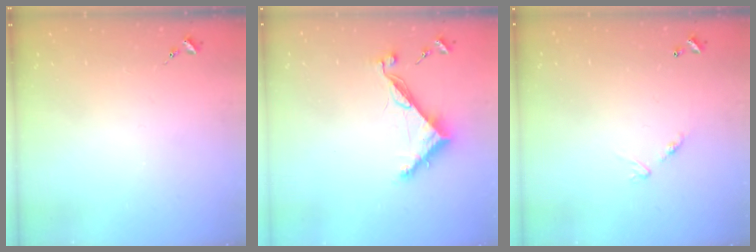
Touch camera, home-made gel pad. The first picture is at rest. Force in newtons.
{"total": 8.2, "press": 8.2, "slide": 0.2}
{"total": 6.9, "press": 6.8, "slide": 0.6}